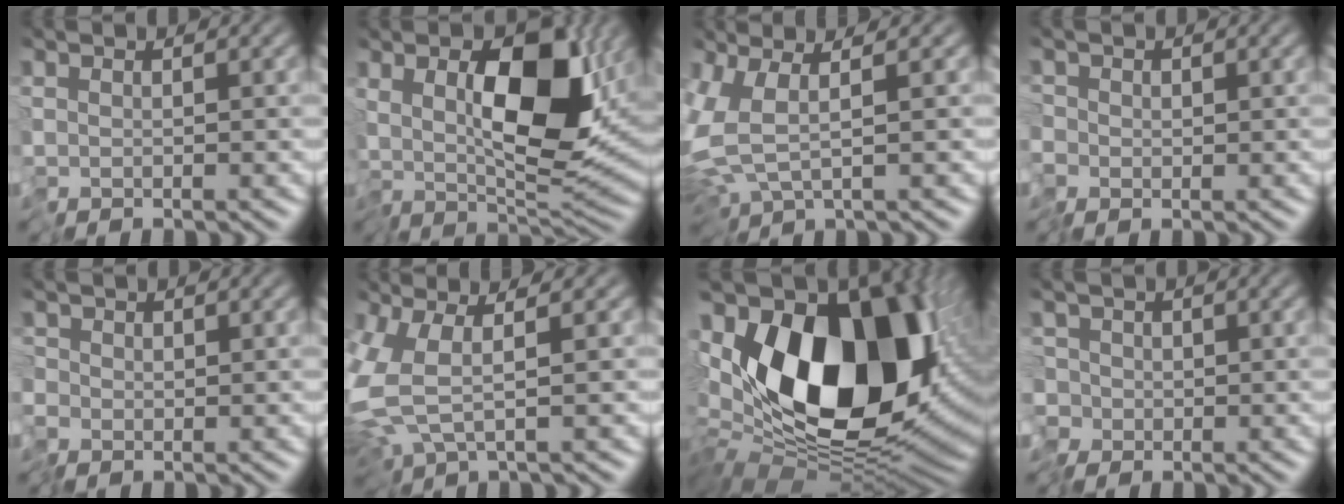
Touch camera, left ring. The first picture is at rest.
{"total": 11.2, "force": [2.2, 5.3, 9.6], "torque": [-0.152, -0.010, 0.027]}
{"total": 5.6, "force": [-0.1, 2.2, 5.1], "torque": [-0.128, -0.010, 0.002]}
{"total": 1.5, "force": [-0.4, 1.5, 0.2], "torque": [-0.008, -0.003, -0.011]}
{"total": 1.5, "force": [-0.4, 1.4, 0.3], "torque": [-0.011, -0.002, -0.011]}
{"total": 5.5, "force": [-0.9, 2.2, 4.9], "torque": [-0.126, -0.012, -0.016]}
{"total": 17.4, "force": [0.6, 10.1, 14.2], "torque": [-0.221, 0.002, -0.009]}
{"total": 2.4, "force": [-0.4, 2.3, 0.5], "torque": [-0.005, 0.003, -0.015]}